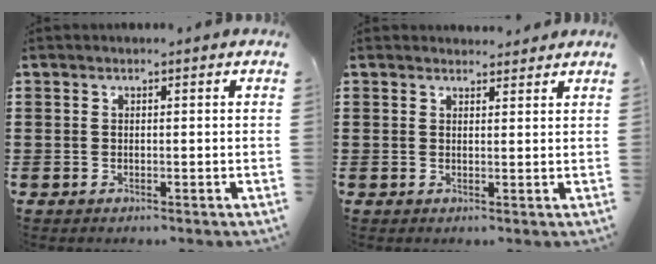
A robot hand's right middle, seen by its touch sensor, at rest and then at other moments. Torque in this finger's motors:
{"motor_torque": [-0.19, -0.16, -0.08, -0.02]}